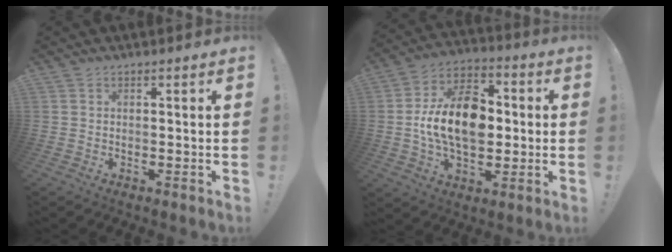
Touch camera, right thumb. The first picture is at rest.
{"total": 18.7, "force": [-0.3, 12.4, 14.0], "torque": [-0.250, 0.013, 0.000]}